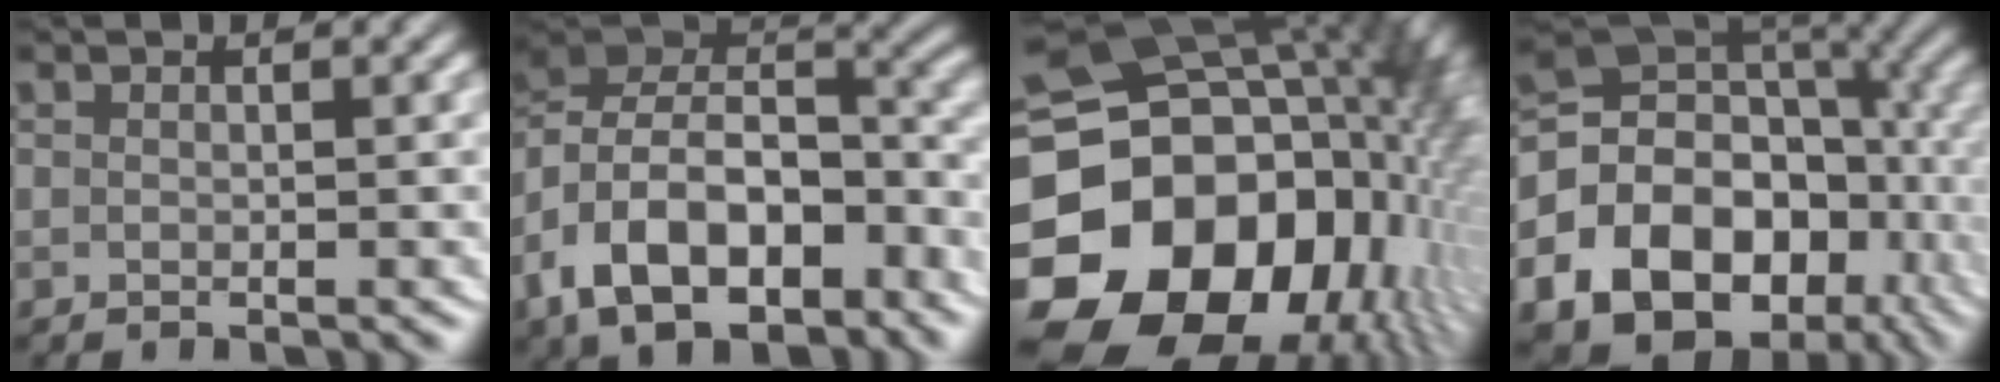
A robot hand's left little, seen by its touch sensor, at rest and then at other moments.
{"total": 13.4, "force": [-1.6, 10.4, 8.3], "torque": [-0.180, -0.016, -0.030]}
{"total": 32.8, "force": [-0.6, 23.7, 22.7], "torque": [-0.386, -0.039, -0.015]}
{"total": 23.4, "force": [-5.7, 18.5, 13.3], "torque": [-0.269, -0.069, -0.082]}